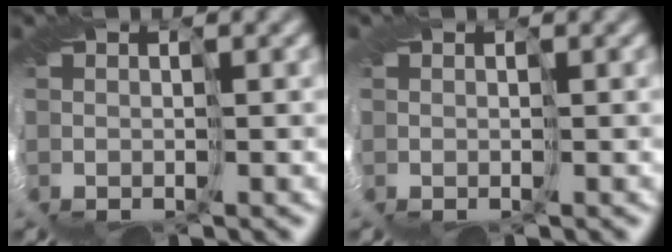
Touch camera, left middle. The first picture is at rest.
{"total": 0.0}